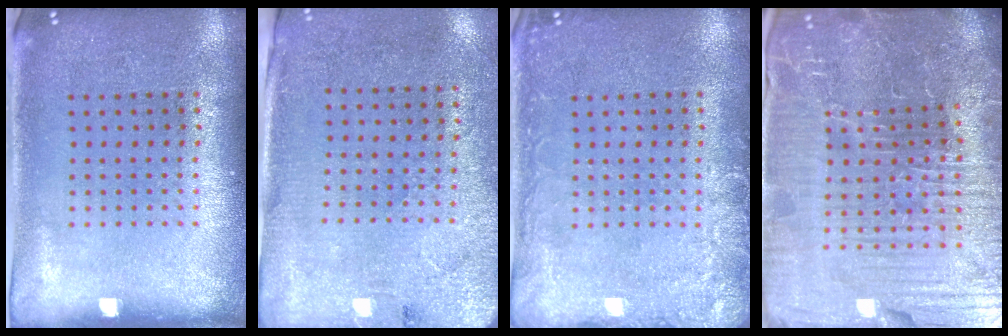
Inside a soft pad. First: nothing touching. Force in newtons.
{"total": 2.7, "press": 2.3, "slide": 1.4}
{"total": 2.6, "press": 2.6, "slide": 0.3}
{"total": 6.4, "press": 5.9, "slide": 2.5}